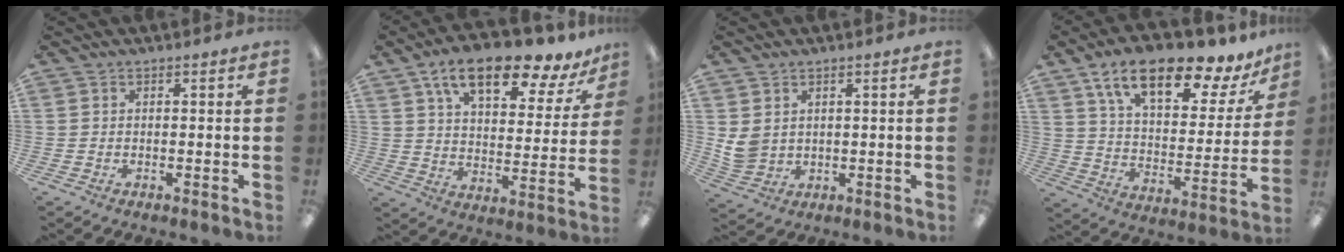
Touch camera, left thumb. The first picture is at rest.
{"total": 15.8, "force": [11.1, 5.4, 9.9], "torque": [-0.164, -0.055, 0.187]}
{"total": 4.0, "force": [1.7, 3.0, 1.9], "torque": [-0.031, -0.001, 0.034]}
{"total": 18.3, "force": [12.8, 6.5, 11.3], "torque": [-0.188, -0.076, 0.218]}